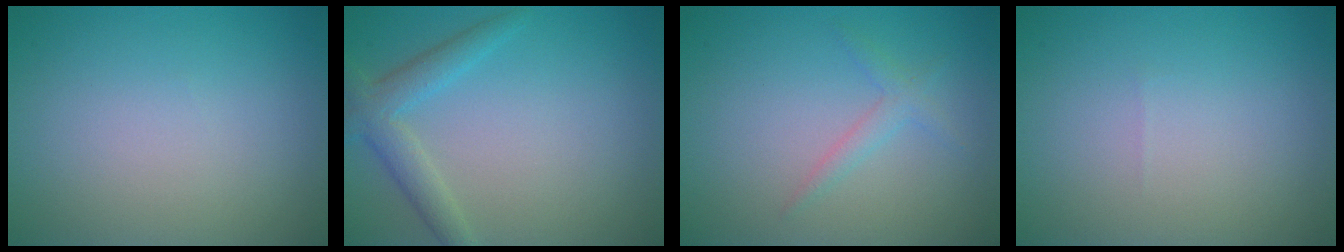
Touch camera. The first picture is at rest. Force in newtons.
{"total": 3.1, "press": 3.1, "slide": 0.2}
{"total": 1.4, "press": 1.4, "slide": 0.0}
{"total": 0.0}